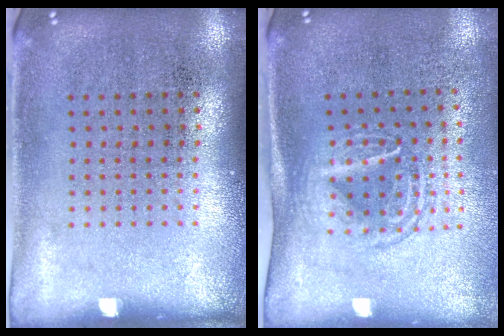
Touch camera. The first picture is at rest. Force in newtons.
{"total": 1.7, "press": 1.3, "slide": 1.1}